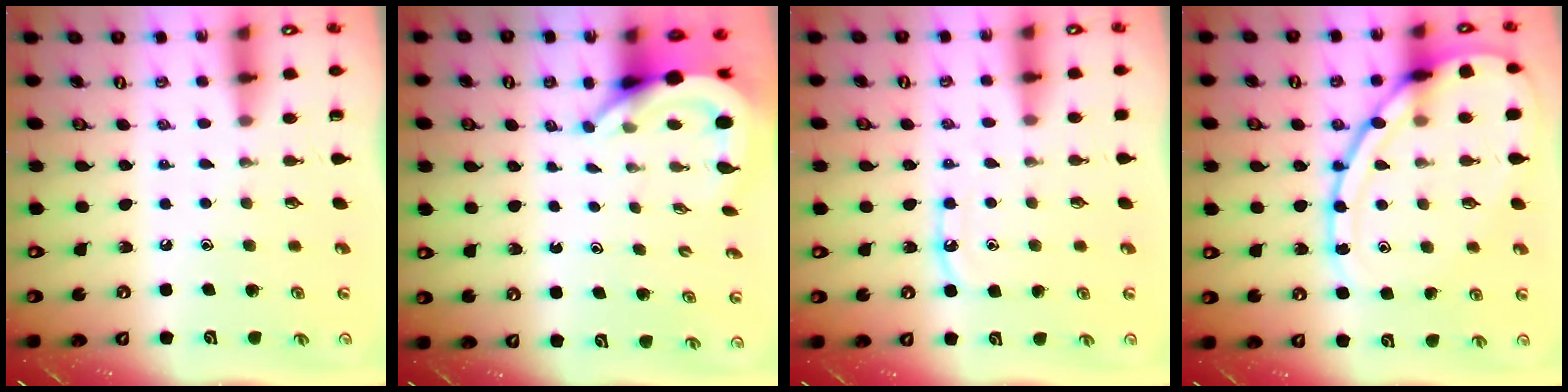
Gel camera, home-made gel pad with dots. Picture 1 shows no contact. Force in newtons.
{"total": 6.1, "press": 6.1, "slide": 1.0}
{"total": 7.0, "press": 6.9, "slide": 0.6}
{"total": 17.2, "press": 17.1, "slide": 1.8}